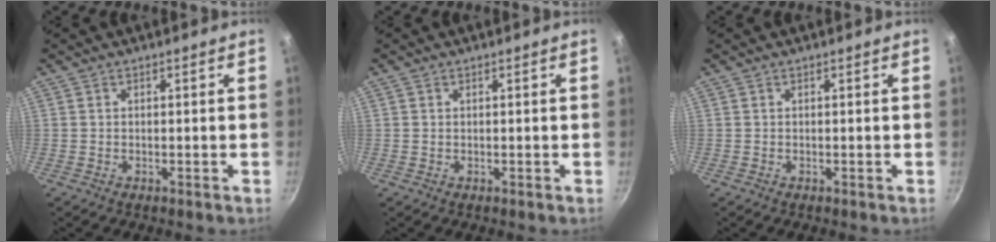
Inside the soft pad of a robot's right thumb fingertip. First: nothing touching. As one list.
[{"total": 0.0}, {"total": 0.0}]